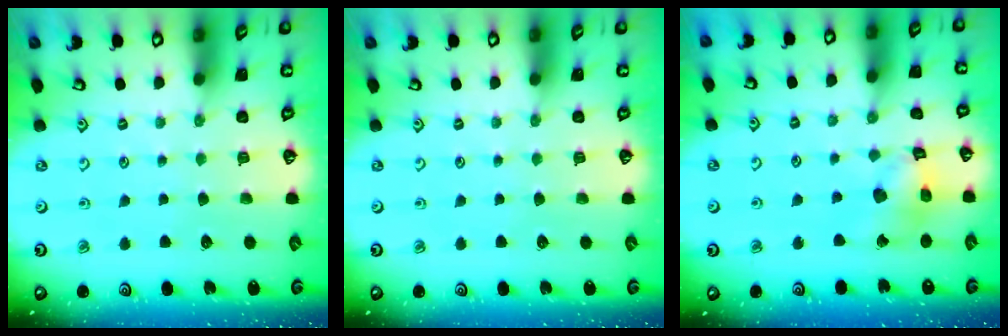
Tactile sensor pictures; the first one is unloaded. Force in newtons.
{"total": 0.0}
{"total": 11.8, "press": 11.7, "slide": 1.4}